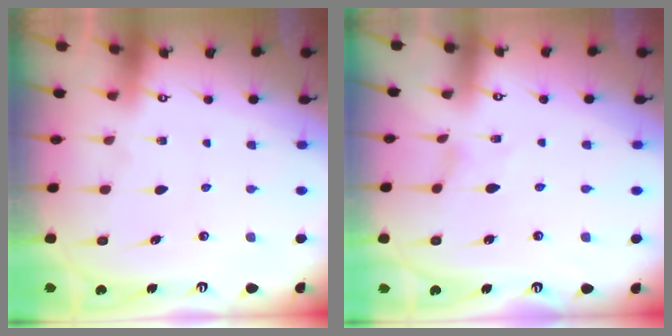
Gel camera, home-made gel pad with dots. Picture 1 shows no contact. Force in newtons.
{"total": 0.0}